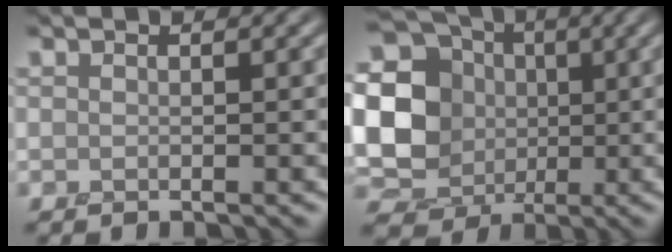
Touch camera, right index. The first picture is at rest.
{"total": 16.9, "force": [1.0, 15.6, 6.3], "torque": [-0.185, 0.024, -0.015]}